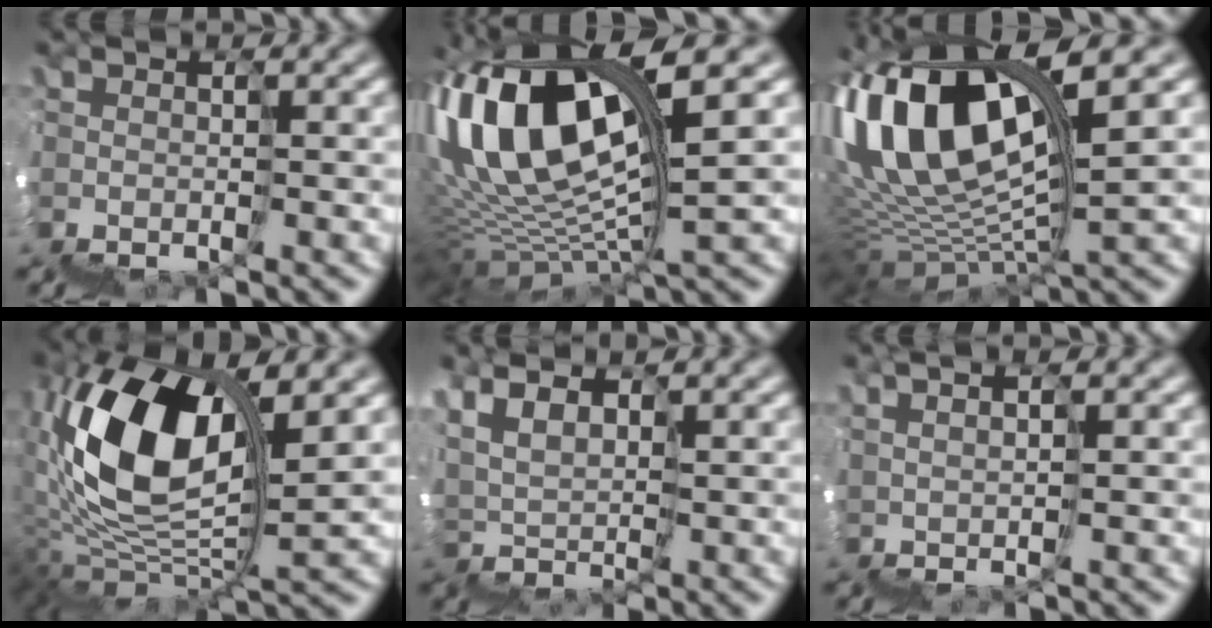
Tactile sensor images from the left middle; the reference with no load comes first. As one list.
[{"total": 9.8, "force": [6.0, 2.7, 7.2], "torque": [-0.160, 0.040, 0.105]}, {"total": 9.3, "force": [6.3, 2.3, 6.4], "torque": [-0.147, 0.037, 0.113]}, {"total": 8.6, "force": [5.6, 3.0, 5.8], "torque": [-0.130, 0.038, 0.091]}, {"total": 5.0, "force": [4.9, 0.0, -1.0], "torque": [0.004, 0.035, 0.086]}, {"total": 3.1, "force": [3.0, -0.4, 0.6], "torque": [0.002, 0.024, 0.058]}]